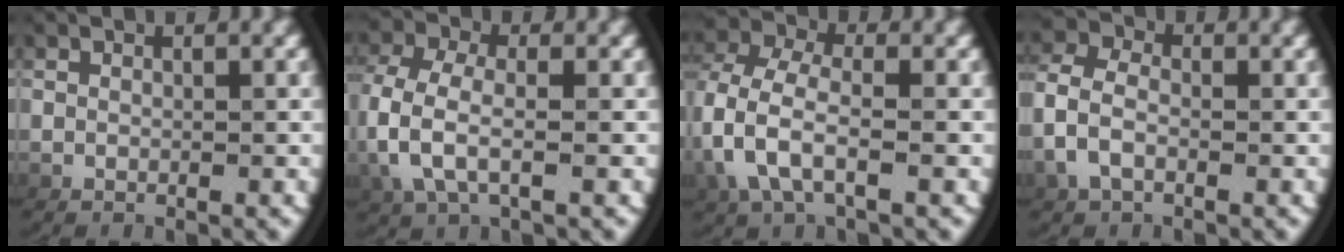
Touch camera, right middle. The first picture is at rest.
{"total": 4.1, "force": [-0.6, 2.4, 3.3], "torque": [-0.097, -0.010, -0.002]}
{"total": 4.4, "force": [-0.4, 2.9, 3.3], "torque": [-0.092, -0.013, -0.003]}
{"total": 3.3, "force": [-0.6, 2.5, 2.0], "torque": [-0.059, -0.002, -0.013]}